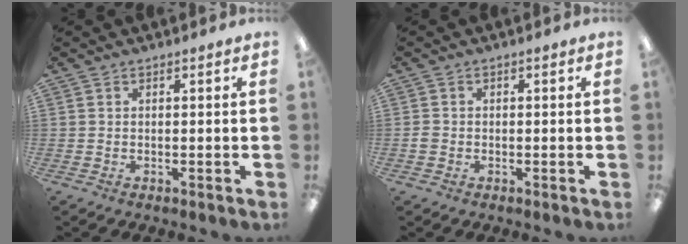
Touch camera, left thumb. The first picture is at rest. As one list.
[{"total": 1.1, "force": [-0.3, 1.0, 0.4], "torque": [-0.008, 0.004, -0.008]}]